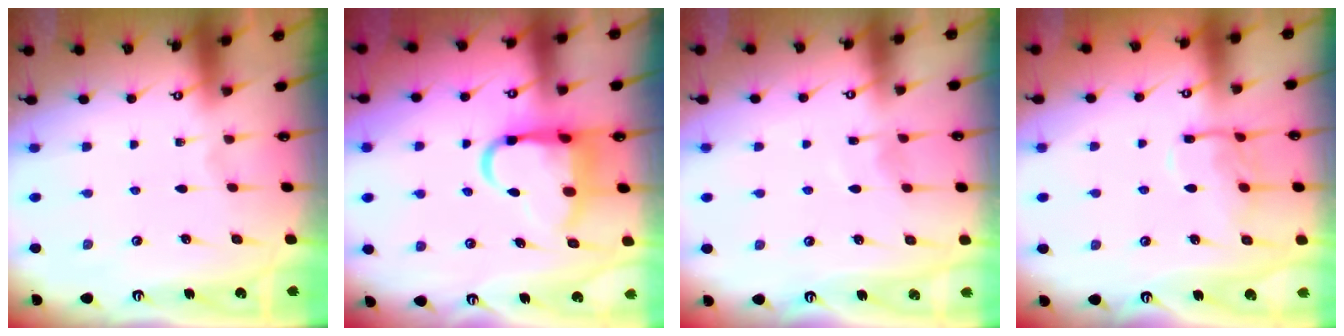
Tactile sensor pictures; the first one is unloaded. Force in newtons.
{"total": 12.2, "press": 12.1, "slide": 1.9}
{"total": 5.5, "press": 5.5, "slide": 0.6}
{"total": 10.1, "press": 10.1, "slide": 0.8}